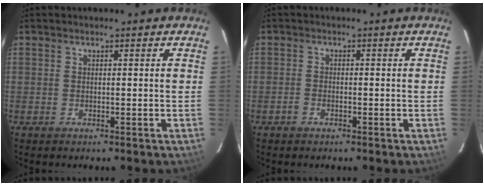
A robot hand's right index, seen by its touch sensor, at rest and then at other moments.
{"total": 1.5, "force": [-1.0, 0.9, 0.6], "torque": [-0.018, 0.001, -0.021]}